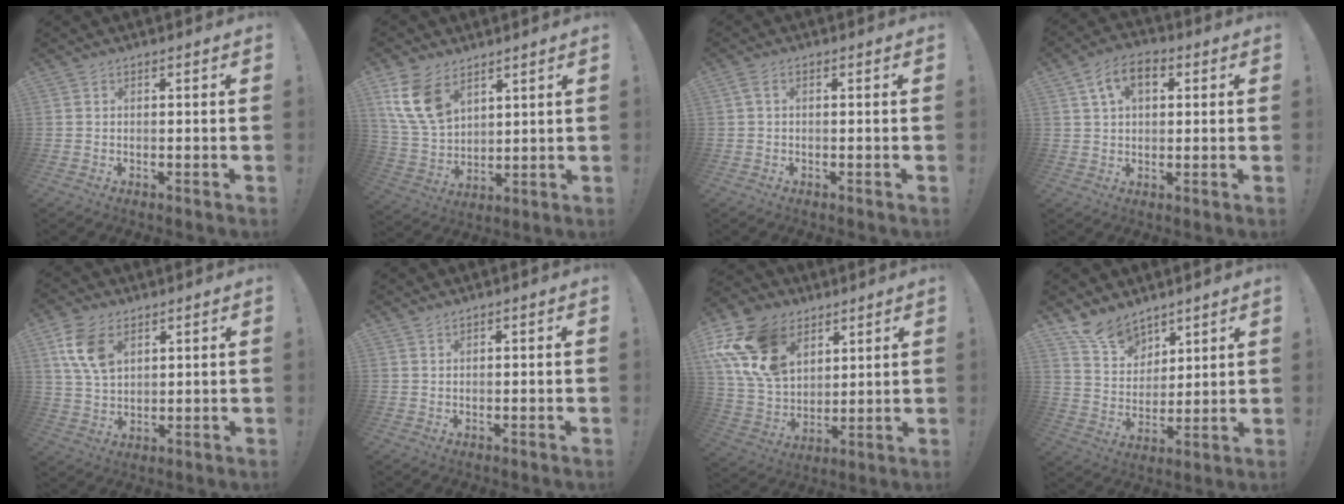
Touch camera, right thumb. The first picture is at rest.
{"total": 13.7, "force": [7.2, 9.0, 7.3], "torque": [-0.152, -0.028, 0.149]}
{"total": 1.9, "force": [0.1, 0.8, 1.7], "torque": [-0.037, 0.007, 0.002]}
{"total": 9.6, "force": [3.5, 6.0, 6.6], "torque": [-0.112, 0.010, 0.067]}
{"total": 10.8, "force": [4.9, 6.7, 6.9], "torque": [-0.139, -0.008, 0.095]}
{"total": 0.9, "force": [0.8, 0.4, 0.1], "torque": [0.006, -0.002, 0.014]}
{"total": 19.3, "force": [9.7, 12.3, 11.2], "torque": [-0.237, -0.047, 0.184]}
{"total": 12.2, "force": [9.2, 7.3, 3.3], "torque": [-0.059, -0.061, 0.179]}